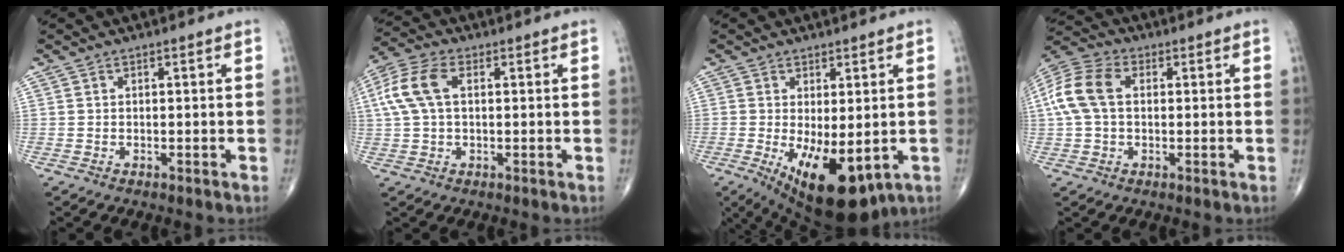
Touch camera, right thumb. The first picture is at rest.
{"total": 9.6, "force": [1.6, 5.7, 7.5], "torque": [-0.174, 0.028, 0.028]}
{"total": 13.5, "force": [-3.7, 5.7, 11.6], "torque": [-0.173, -0.024, -0.034]}
{"total": 10.8, "force": [1.4, 7.1, 8.0], "torque": [-0.179, 0.029, 0.022]}